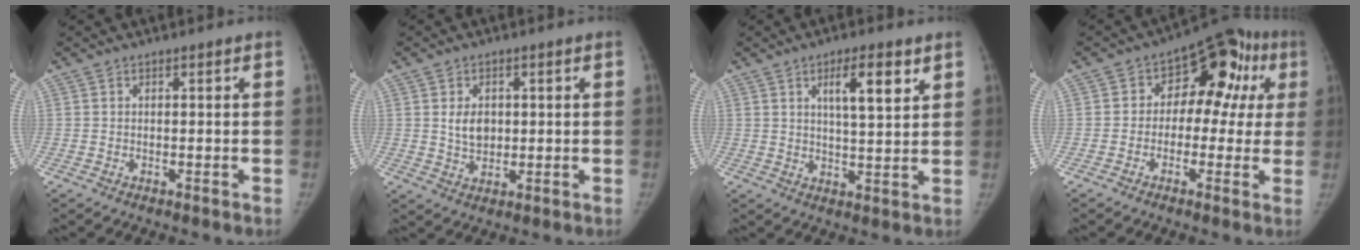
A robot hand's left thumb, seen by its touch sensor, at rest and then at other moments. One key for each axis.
{"total": 4.8, "fx": 0.8, "fy": 3.5, "fz": 3.2, "tx": -0.036, "ty": -0.006, "tz": 0.020}
{"total": 7.9, "fx": 3.8, "fy": 2.3, "fz": 6.5, "tx": -0.093, "ty": -0.022, "tz": 0.060}
{"total": 14.1, "fx": 1.9, "fy": 9.8, "fz": 9.9, "tx": -0.061, "ty": 0.049, "tz": 0.012}